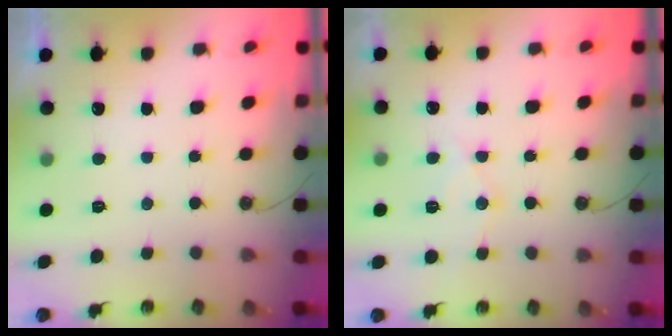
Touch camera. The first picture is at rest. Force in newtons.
{"total": 8.7, "press": 8.7, "slide": 0.7}